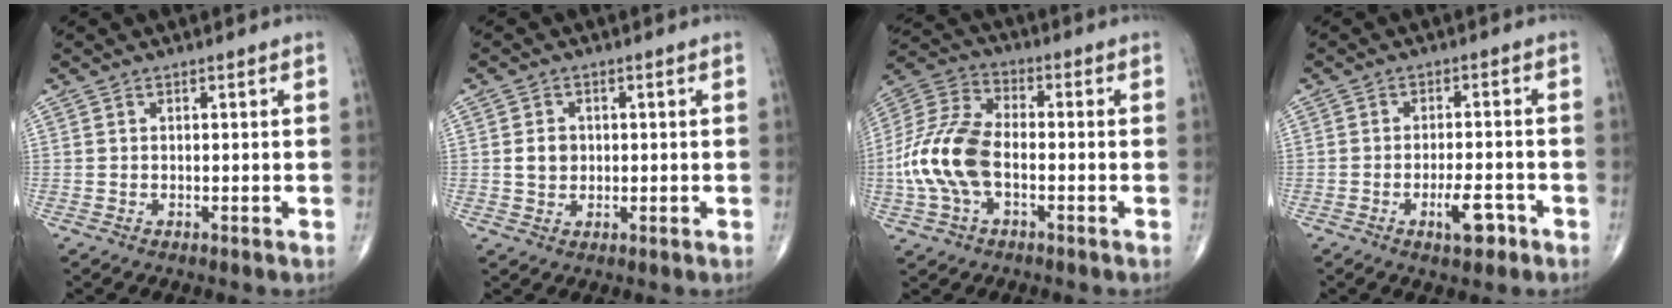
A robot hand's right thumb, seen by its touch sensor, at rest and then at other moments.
{"total": 3.2, "force": [0.2, 2.6, 1.8], "torque": [-0.019, 0.002, 0.006]}
{"total": 14.6, "force": [-2.7, 8.4, 11.6], "torque": [-0.255, 0.030, -0.054]}
{"total": 5.4, "force": [-2.7, 1.9, 4.3], "torque": [-0.065, 0.011, -0.039]}